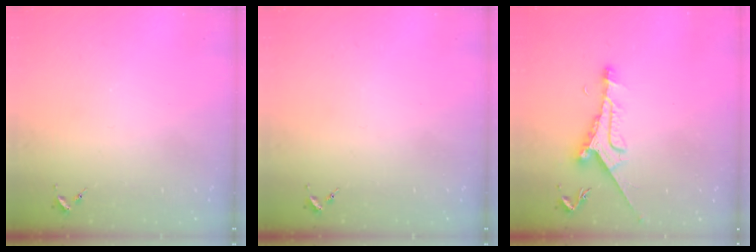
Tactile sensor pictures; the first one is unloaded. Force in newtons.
{"total": 0.0}
{"total": 9.9, "press": 9.9, "slide": 0.6}